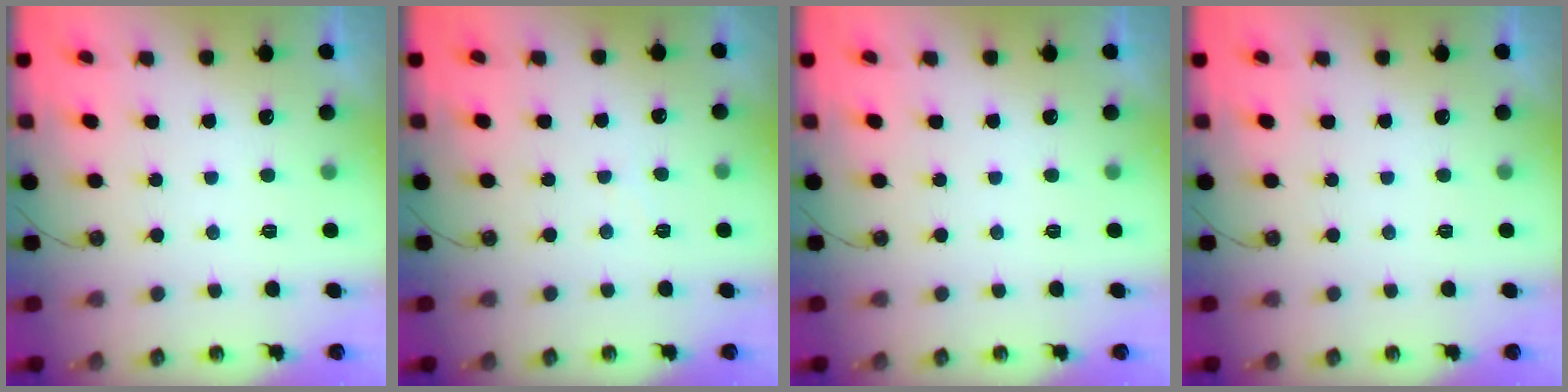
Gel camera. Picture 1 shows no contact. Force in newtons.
{"total": 3.3, "press": 3.2, "slide": 0.6}
{"total": 0.0}
{"total": 0.0}